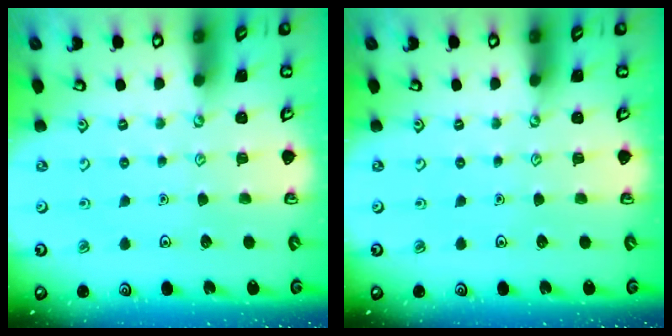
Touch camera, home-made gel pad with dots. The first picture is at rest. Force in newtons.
{"total": 0.0}